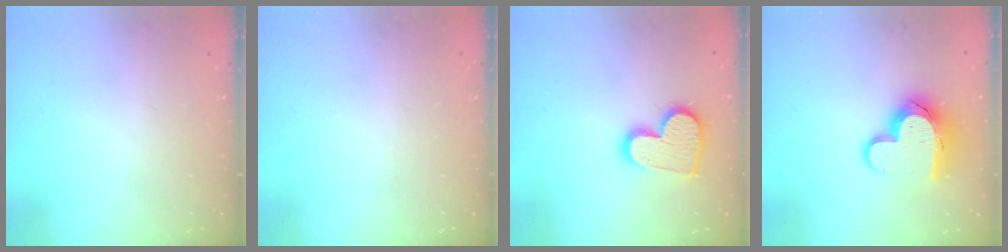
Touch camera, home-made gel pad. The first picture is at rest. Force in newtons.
{"total": 0.0}
{"total": 13.6, "press": 13.5, "slide": 0.9}
{"total": 13.6, "press": 13.5, "slide": 1.3}